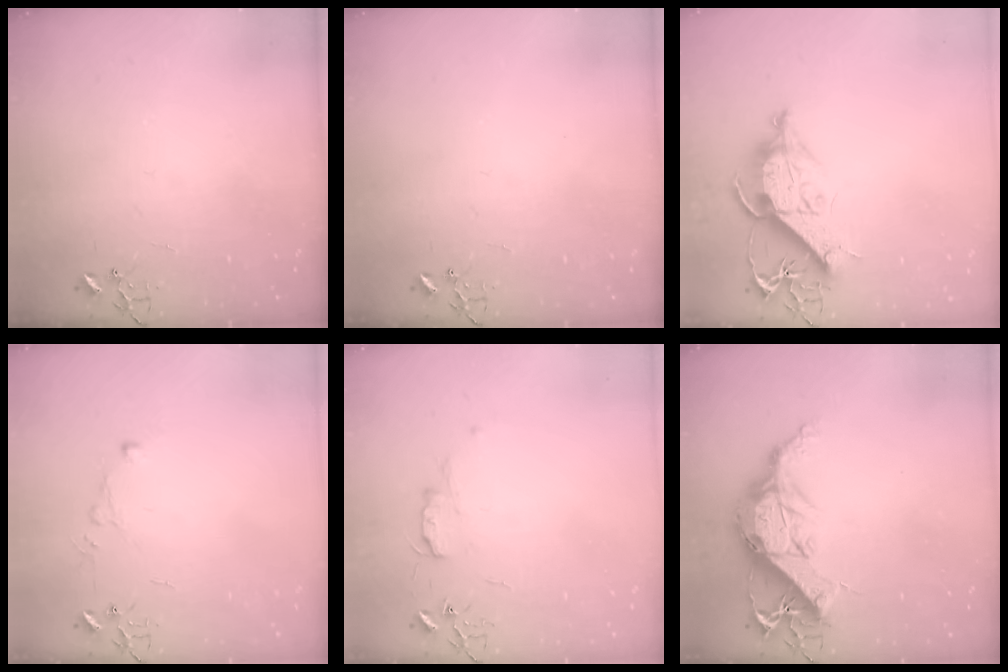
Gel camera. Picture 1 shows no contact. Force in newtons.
{"total": 0.0}
{"total": 11.6, "press": 11.5, "slide": 1.4}
{"total": 4.4, "press": 4.4, "slide": 0.5}
{"total": 5.8, "press": 5.7, "slide": 0.7}
{"total": 13.9, "press": 13.8, "slide": 1.4}